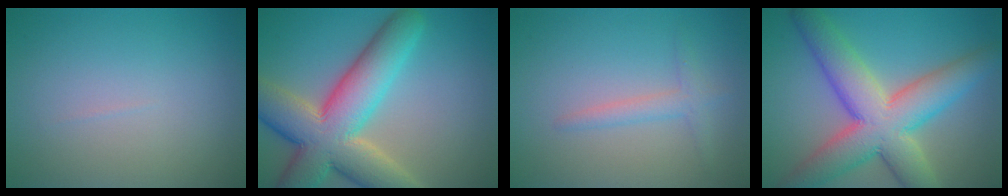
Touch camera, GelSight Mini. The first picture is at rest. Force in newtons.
{"total": 11.6, "press": 11.5, "slide": 0.7}
{"total": 1.8, "press": 1.8, "slide": 0.1}
{"total": 10.1, "press": 10.1, "slide": 0.7}